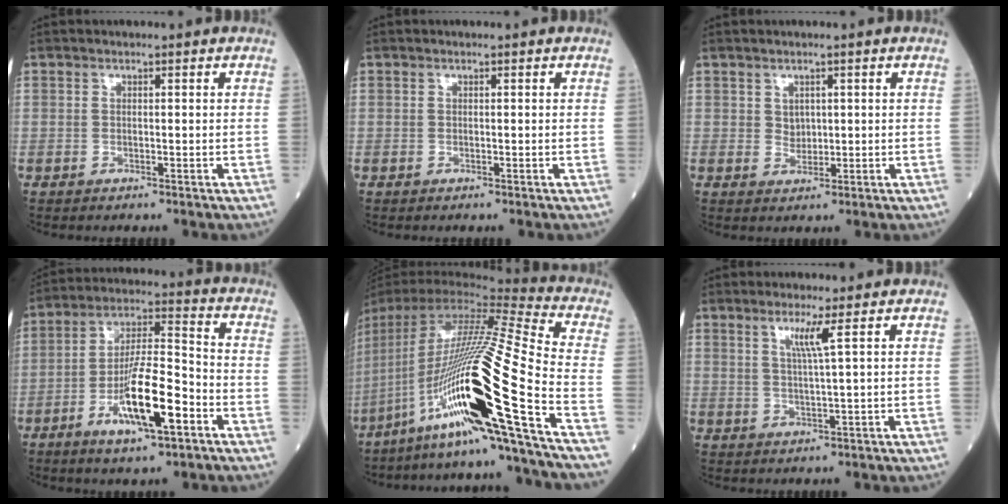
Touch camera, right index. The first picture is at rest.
{"total": 0.0}
{"total": 1.9, "force": [0.6, 1.6, 0.9], "torque": [-0.010, 0.000, 0.011]}
{"total": 12.9, "force": [-5.5, 2.3, 11.5], "torque": [-0.208, -0.003, -0.096]}
{"total": 27.4, "force": [-11.4, -0.5, 24.9], "torque": [-0.459, -0.037, -0.208]}
{"total": 3.4, "force": [1.5, -1.0, 2.8], "torque": [-0.058, -0.004, 0.032]}